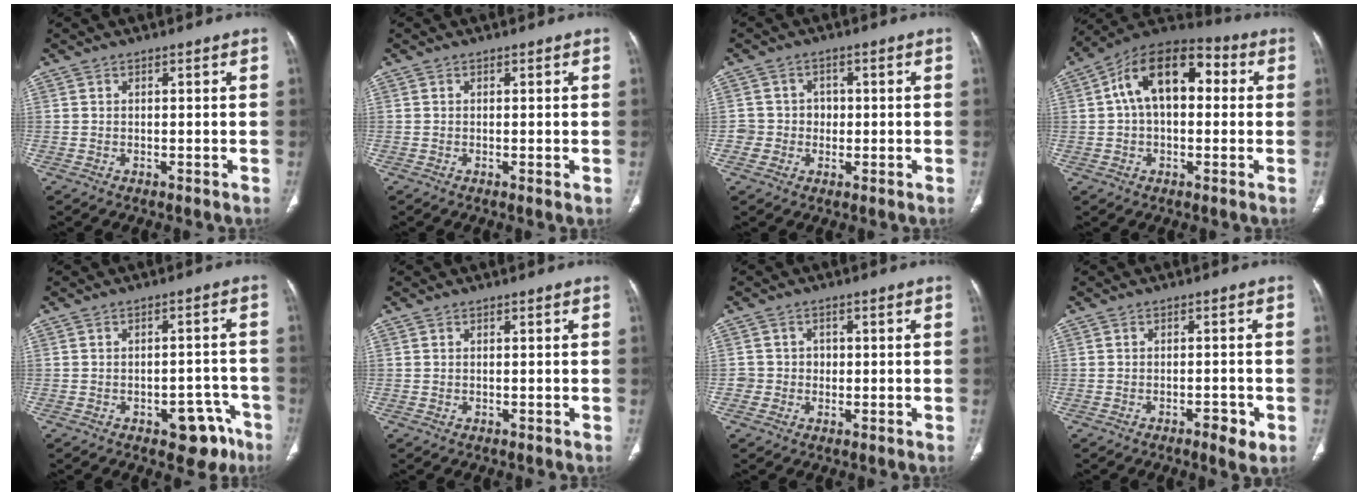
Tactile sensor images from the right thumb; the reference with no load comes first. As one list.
[{"total": 0.6, "force": [-0.1, -0.1, 0.6], "torque": [-0.019, -0.005, -0.003]}, {"total": 4.1, "force": [-0.4, 4.0, 0.6], "torque": [0.028, 0.013, -0.011]}, {"total": 15.3, "force": [2.5, 9.2, 12.0], "torque": [-0.174, 0.040, 0.030]}, {"total": 7.9, "force": [-4.5, 4.2, 4.9], "torque": [-0.029, 0.036, -0.051]}, {"total": 0.0}, {"total": 2.9, "force": [-0.3, 2.8, 0.3], "torque": [0.022, 0.011, -0.007]}, {"total": 3.4, "force": [-1.8, 1.1, 2.8], "torque": [-0.036, 0.004, -0.024]}]